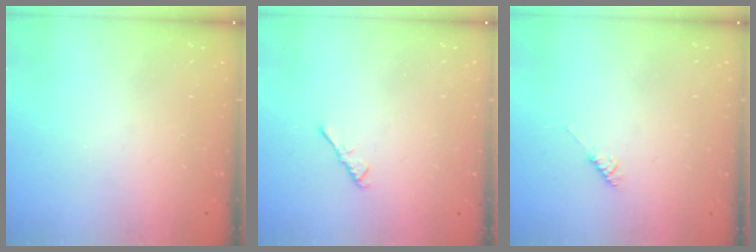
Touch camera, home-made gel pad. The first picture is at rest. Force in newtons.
{"total": 2.6, "press": 2.6, "slide": 0.6}
{"total": 3.5, "press": 3.5, "slide": 0.7}